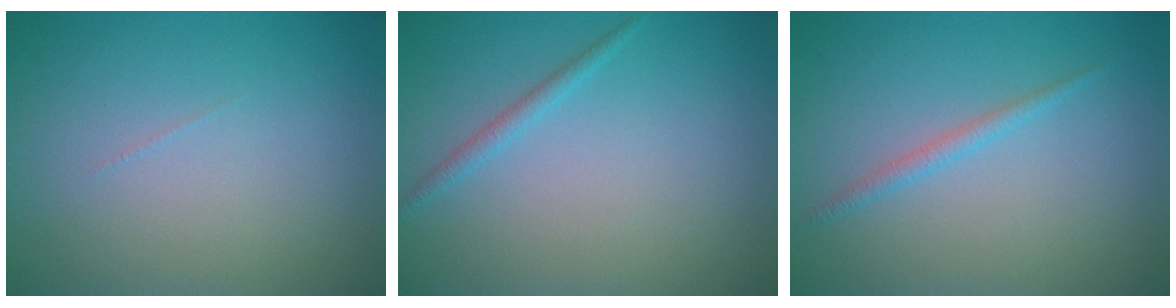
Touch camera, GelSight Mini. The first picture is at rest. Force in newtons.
{"total": 1.0, "press": 1.0, "slide": 0.1}
{"total": 1.2, "press": 1.2, "slide": 0.1}